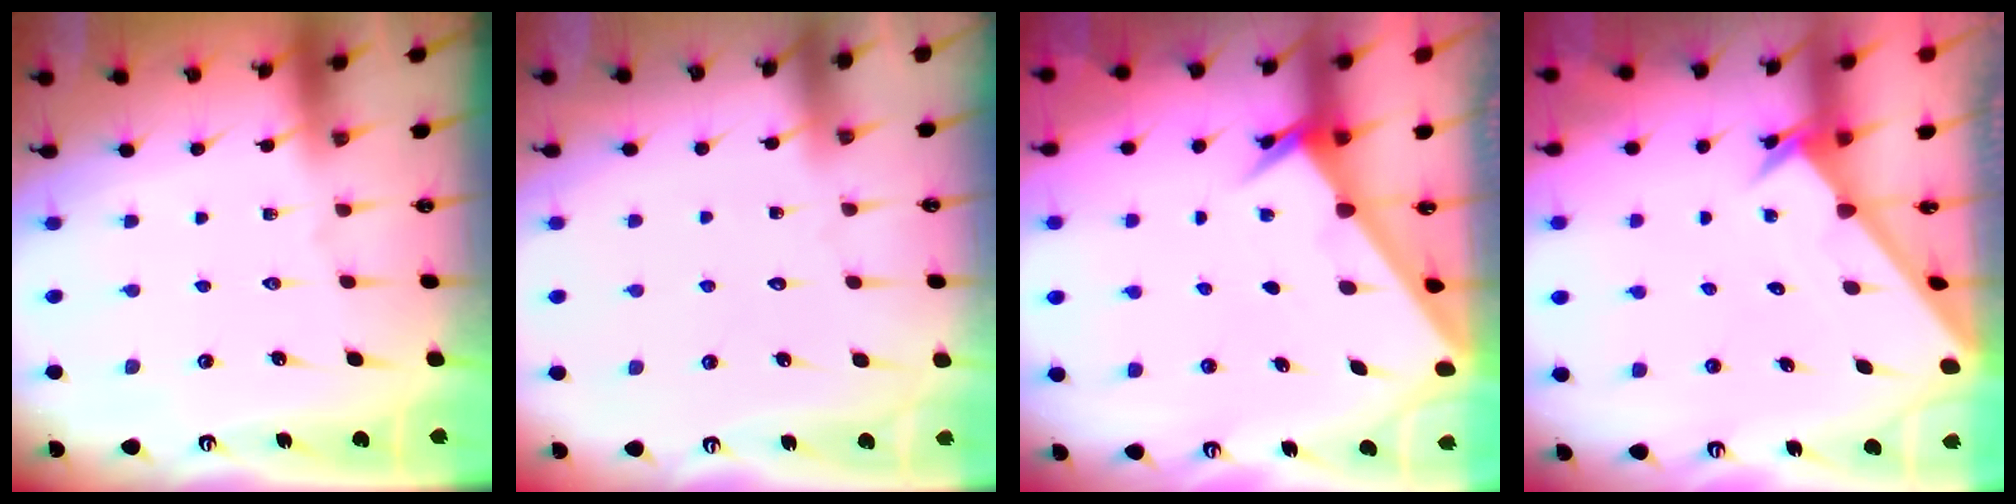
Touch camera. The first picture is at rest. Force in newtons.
{"total": 3.2, "press": 3.2, "slide": 0.3}
{"total": 2.4, "press": 2.4, "slide": 0.3}
{"total": 2.2, "press": 2.2, "slide": 0.2}